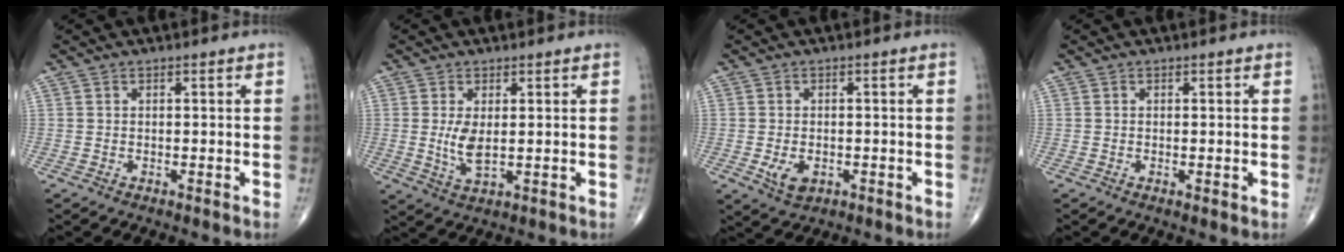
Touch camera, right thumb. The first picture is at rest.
{"total": 4.7, "force": [0.4, 2.0, 4.2], "torque": [-0.085, -0.014, 0.014]}
{"total": 3.9, "force": [-1.2, 2.6, 2.7], "torque": [-0.044, -0.001, -0.013]}
{"total": 1.0, "force": [-0.2, 0.2, 0.9], "torque": [-0.016, -0.004, -0.003]}